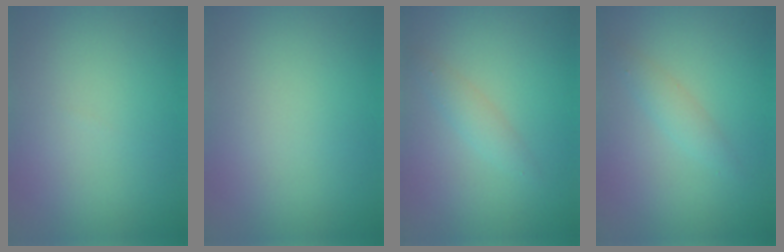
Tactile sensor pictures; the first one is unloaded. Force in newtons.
{"total": 0.0}
{"total": 1.6, "press": 1.6, "slide": 0.0}
{"total": 1.6, "press": 1.6, "slide": 0.1}